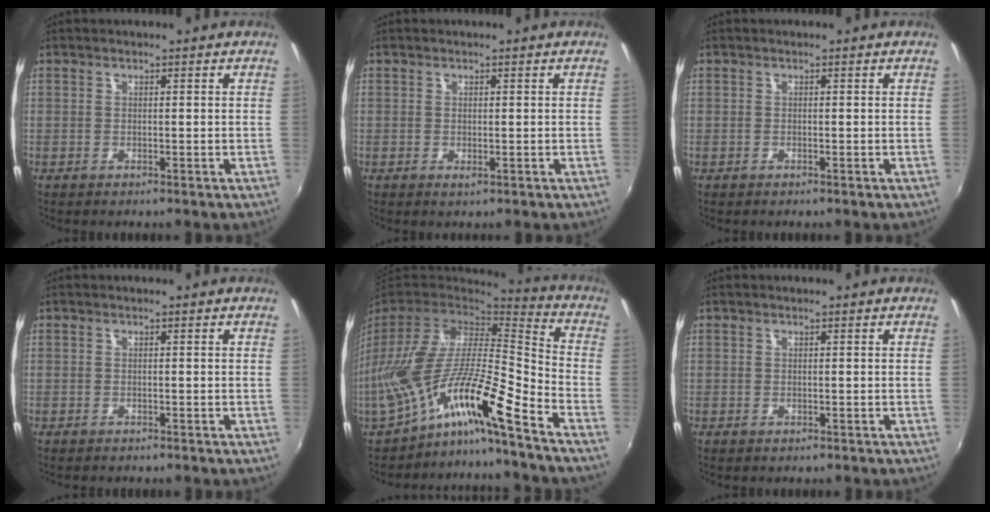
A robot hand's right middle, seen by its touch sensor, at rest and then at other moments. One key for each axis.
{"total": 0.5, "fx": 0.0, "fy": 0.3, "fz": 0.5, "tx": -0.008, "ty": -0.001, "tz": 0.000}
{"total": 0.0}
{"total": 1.6, "fx": -1.5, "fy": 0.4, "fz": 0.5, "tx": -0.014, "ty": -0.009, "tz": -0.022}
{"total": 15.5, "fx": -11.3, "fy": 0.8, "fz": 10.5, "tx": -0.187, "ty": -0.015, "tz": -0.219}
{"total": 0.7, "fx": -0.6, "fy": 0.3, "fz": 0.2, "tx": -0.007, "ty": -0.001, "tz": -0.008}